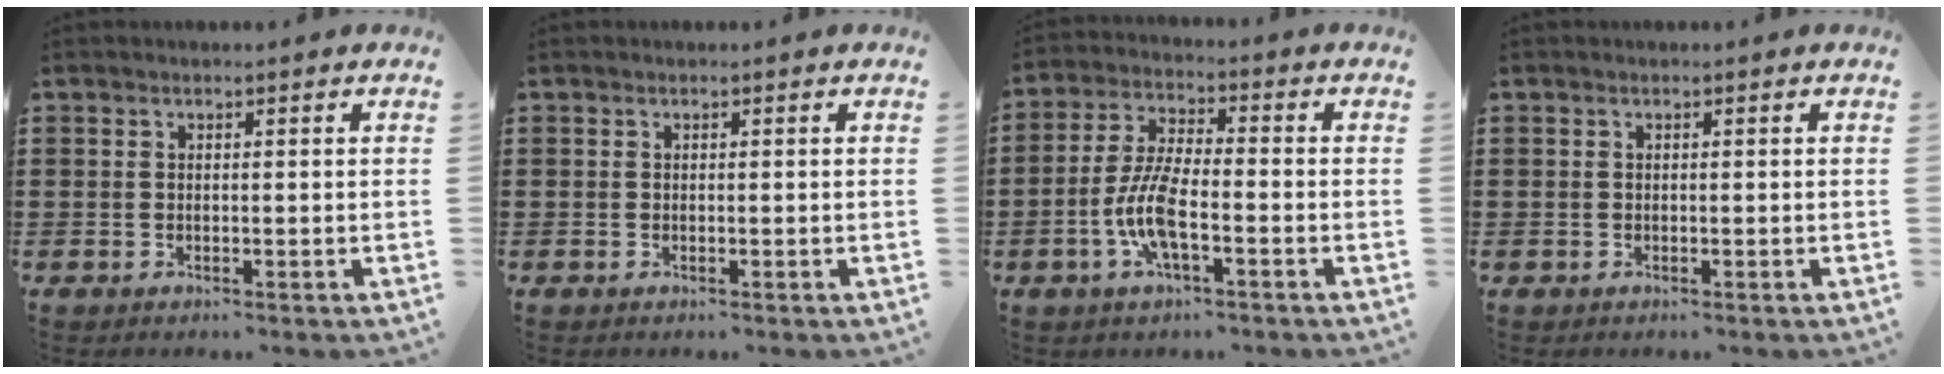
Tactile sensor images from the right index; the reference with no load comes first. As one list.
[{"total": 0.0}, {"total": 7.9, "force": [-2.7, 2.3, 7.0], "torque": [-0.164, -0.013, -0.058]}, {"total": 0.0}]